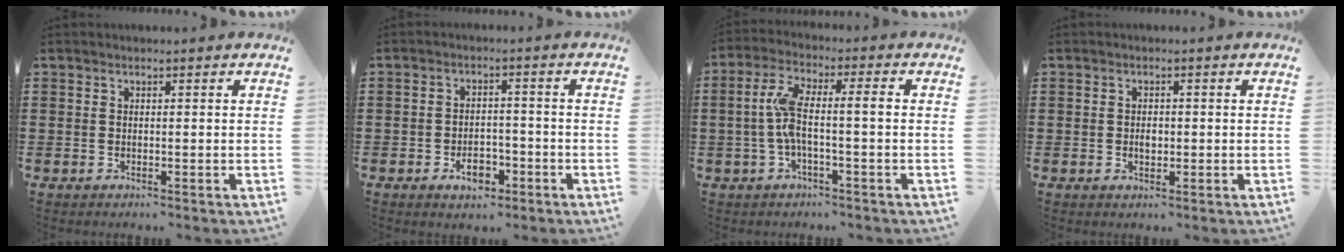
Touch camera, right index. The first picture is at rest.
{"total": 4.7, "force": [-2.5, 2.7, 2.9], "torque": [-0.041, 0.006, -0.047]}
{"total": 6.4, "force": [-0.7, 1.3, 6.3], "torque": [-0.135, -0.002, -0.023]}
{"total": 1.7, "force": [-0.1, 0.9, 1.5], "torque": [-0.031, 0.001, -0.002]}